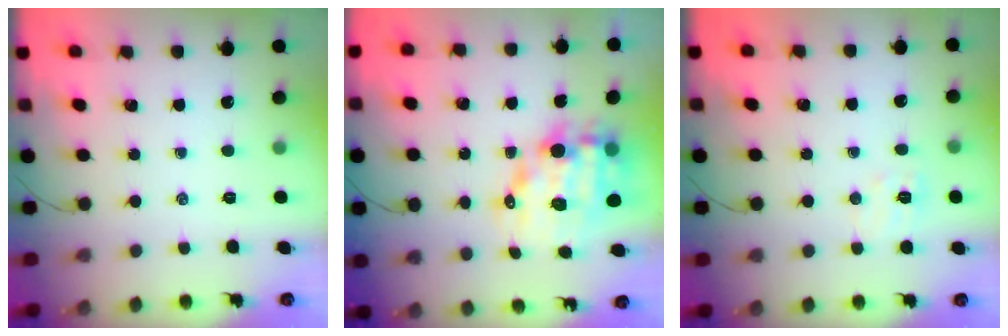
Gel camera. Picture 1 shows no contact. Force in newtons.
{"total": 14.3, "press": 13.9, "slide": 3.2}
{"total": 5.0, "press": 4.8, "slide": 1.3}